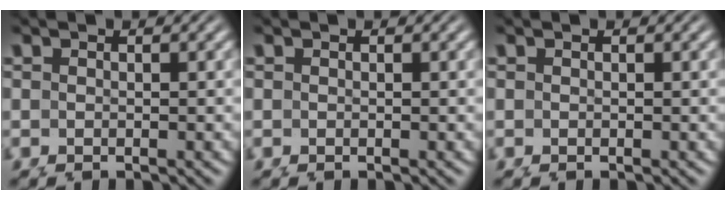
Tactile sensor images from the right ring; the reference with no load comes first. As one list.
[{"total": 0.0}, {"total": 0.0}]